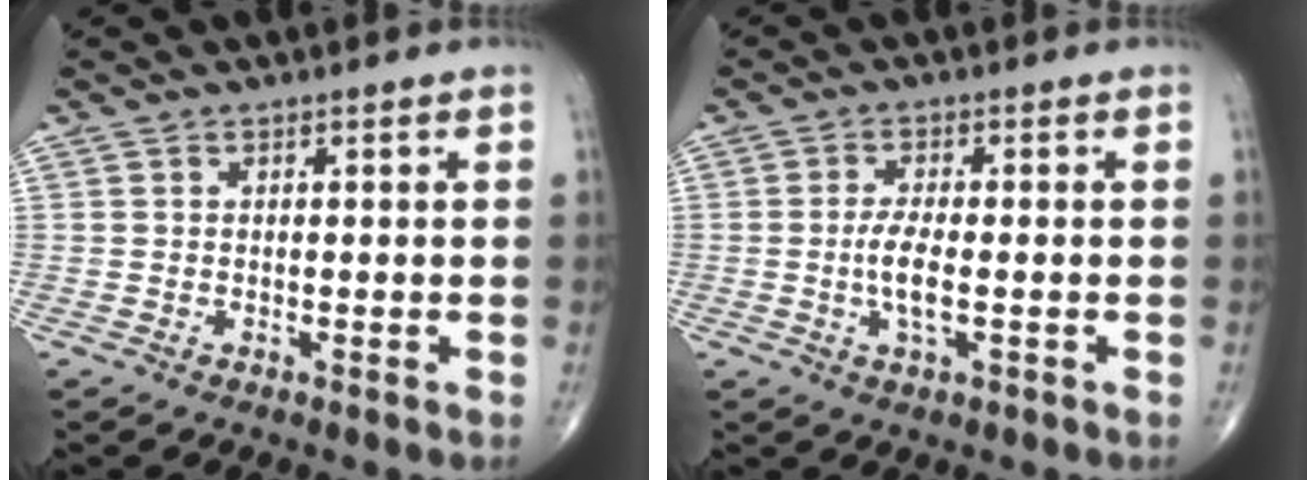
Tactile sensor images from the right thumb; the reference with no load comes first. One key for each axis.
{"total": 4.9, "fx": -0.9, "fy": 1.5, "fz": 4.6, "tx": -0.095, "ty": -0.004, "tz": -0.019}